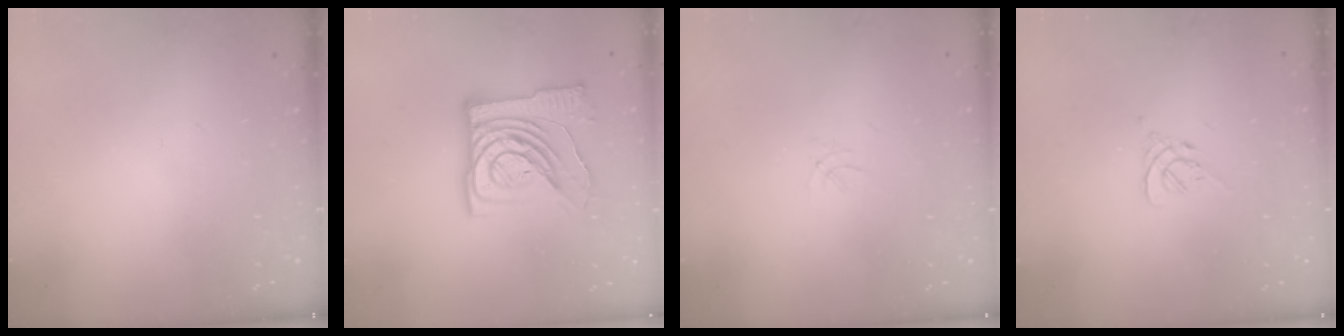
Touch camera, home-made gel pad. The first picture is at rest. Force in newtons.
{"total": 13.9, "press": 13.8, "slide": 1.8}
{"total": 0.0}
{"total": 1.2, "press": 1.1, "slide": 0.5}